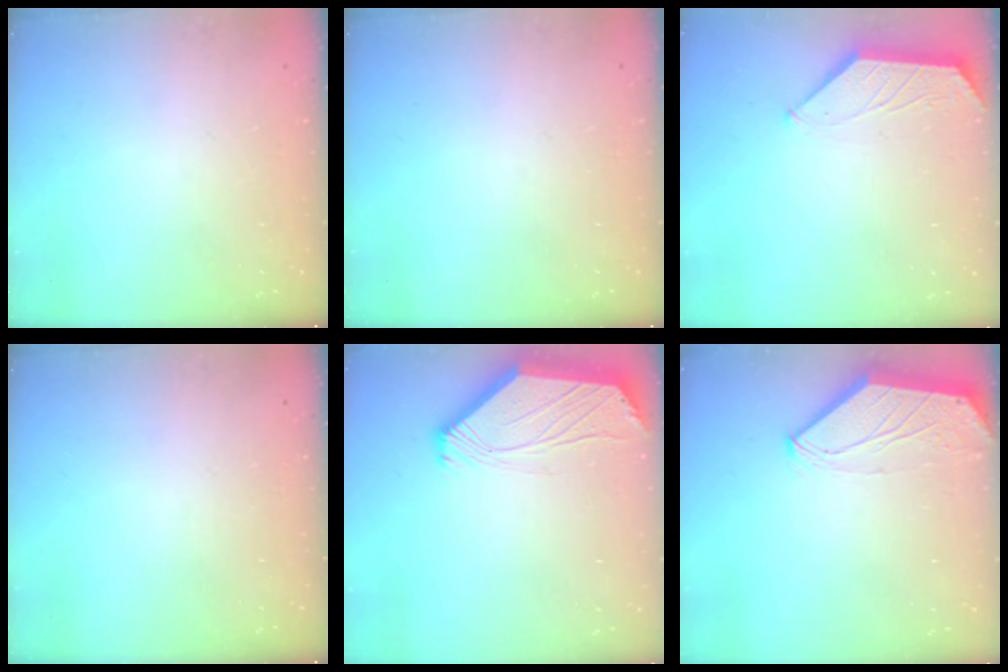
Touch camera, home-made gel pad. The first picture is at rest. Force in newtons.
{"total": 0.0}
{"total": 1.2, "press": 1.2, "slide": 0.3}
{"total": 0.0}
{"total": 2.6, "press": 2.6, "slide": 0.6}
{"total": 0.0}